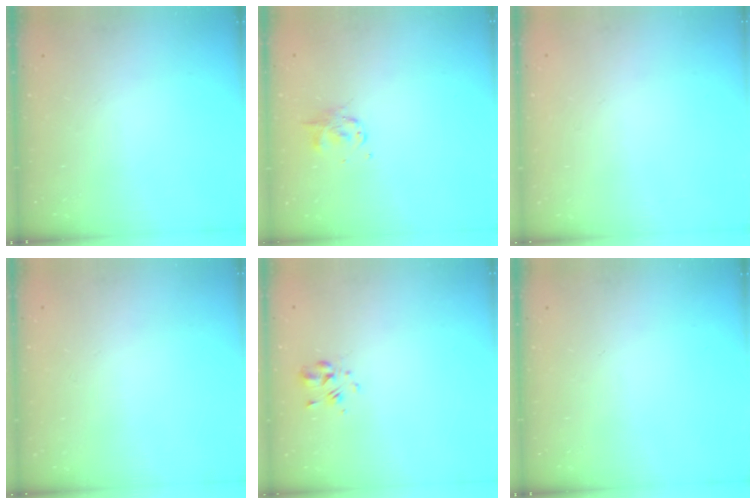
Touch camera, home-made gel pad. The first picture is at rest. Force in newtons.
{"total": 2.5, "press": 2.5, "slide": 0.6}
{"total": 1.9, "press": 1.9, "slide": 0.2}
{"total": 1.8, "press": 1.8, "slide": 0.2}
{"total": 2.0, "press": 1.9, "slide": 0.7}
{"total": 0.0}